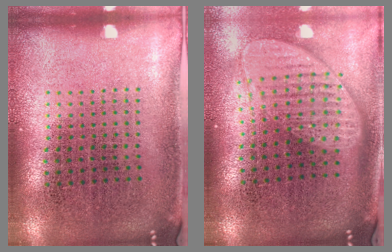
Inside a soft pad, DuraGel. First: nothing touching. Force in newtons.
{"total": 2.0, "press": 1.6, "slide": 1.2}